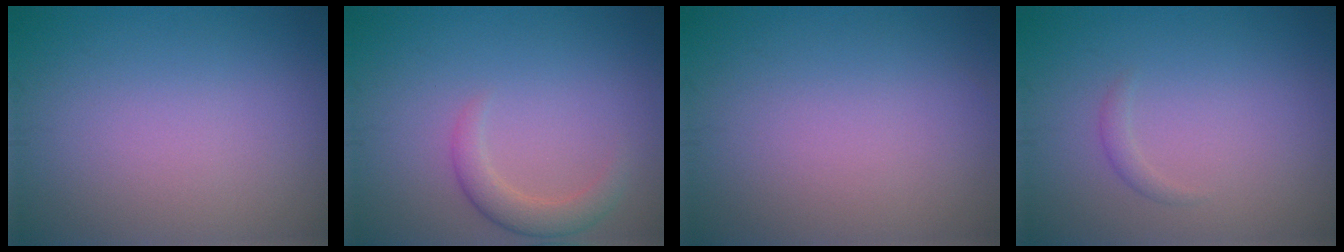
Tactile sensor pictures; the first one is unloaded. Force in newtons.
{"total": 2.5, "press": 2.5, "slide": 0.2}
{"total": 0.0}
{"total": 0.8, "press": 0.8, "slide": 0.0}